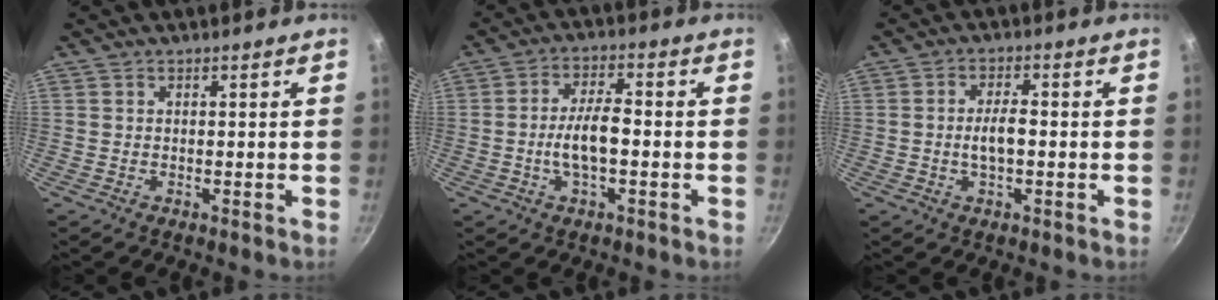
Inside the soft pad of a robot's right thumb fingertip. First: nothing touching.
{"total": 6.9, "force": [-1.1, 2.6, 6.3], "torque": [-0.119, 0.018, -0.023]}
{"total": 4.6, "force": [-0.7, 1.9, 4.1], "torque": [-0.072, 0.015, -0.013]}